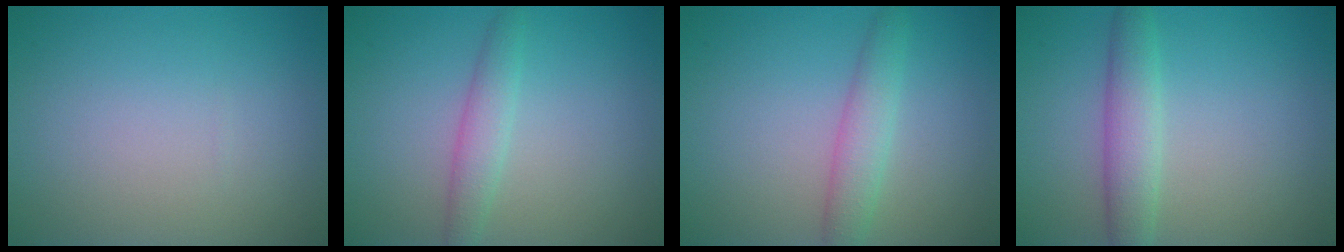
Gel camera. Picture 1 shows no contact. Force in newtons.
{"total": 2.2, "press": 2.2, "slide": 0.0}
{"total": 2.7, "press": 2.7, "slide": 0.0}
{"total": 3.3, "press": 3.3, "slide": 0.1}